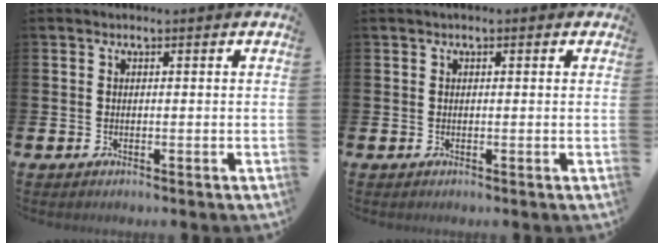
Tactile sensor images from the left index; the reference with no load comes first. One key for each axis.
{"total": 0.6, "fx": 0.3, "fy": 0.4, "fz": 0.4, "tx": -0.006, "ty": 0.007, "tz": 0.003}